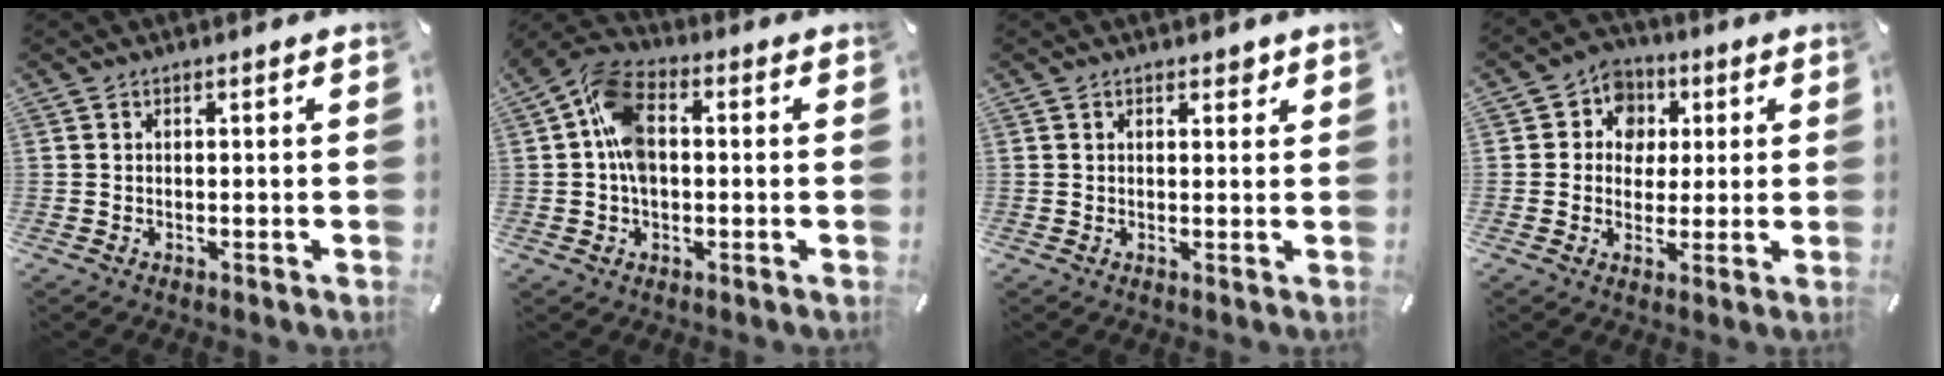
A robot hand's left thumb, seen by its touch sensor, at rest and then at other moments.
{"total": 11.4, "force": [0.6, 7.6, 8.5], "torque": [-0.171, 0.014, 0.013]}
{"total": 2.2, "force": [1.2, 1.3, 1.3], "torque": [-0.019, 0.001, 0.018]}
{"total": 7.9, "force": [1.0, 7.5, 2.3], "torque": [-0.036, 0.000, 0.016]}